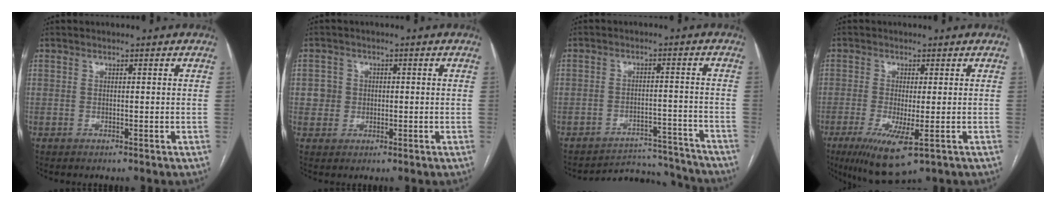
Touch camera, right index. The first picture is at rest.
{"total": 2.8, "force": [0.0, 2.8, 0.3], "torque": [0.004, 0.012, 0.001]}
{"total": 10.8, "force": [-10.5, 1.8, -1.4], "torque": [0.038, 0.035, -0.138]}
{"total": 8.4, "force": [-3.9, 1.6, 7.3], "torque": [-0.130, -0.024, -0.058]}